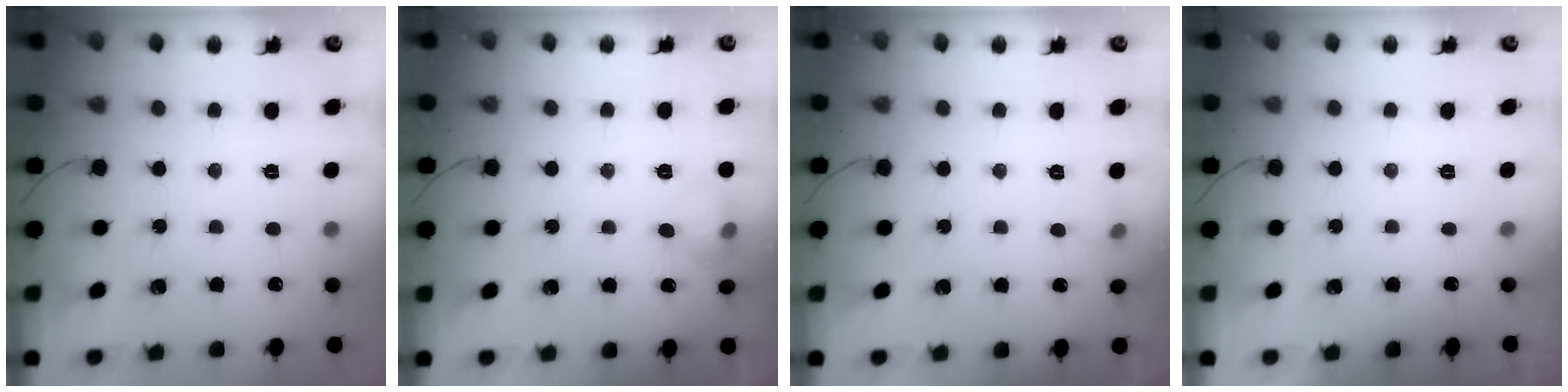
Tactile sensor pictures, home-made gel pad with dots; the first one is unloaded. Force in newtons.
{"total": 7.8, "press": 7.7, "slide": 0.8}
{"total": 4.0, "press": 3.8, "slide": 1.0}
{"total": 0.0}